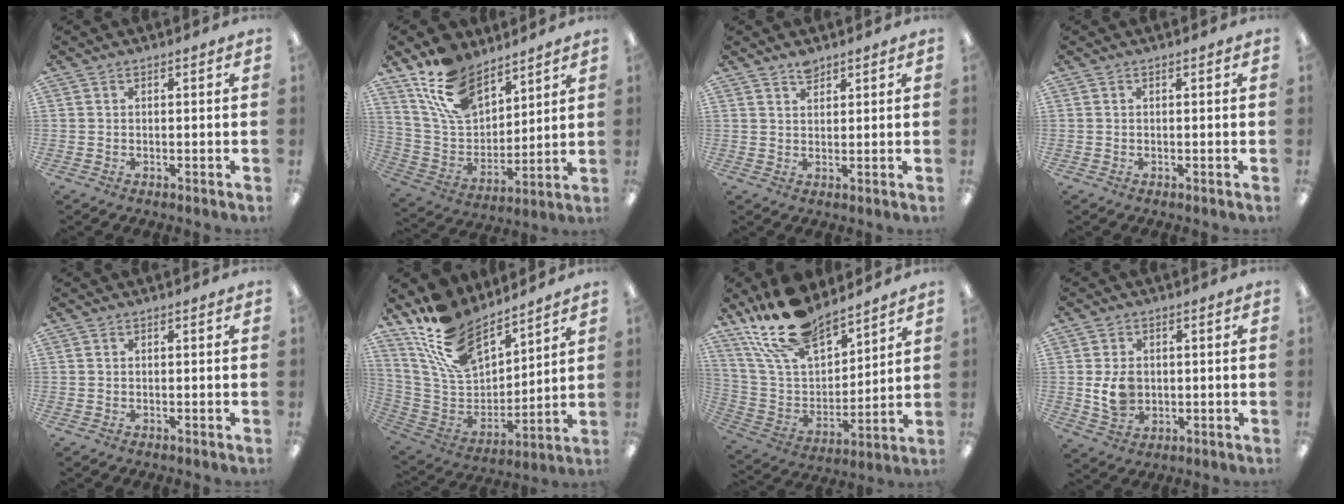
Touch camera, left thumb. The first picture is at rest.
{"total": 15.7, "force": [11.0, 8.3, 7.4], "torque": [-0.157, -0.047, 0.212]}
{"total": 2.7, "force": [2.4, 1.0, 0.6], "torque": [-0.008, -0.009, 0.043]}
{"total": 0.0}
{"total": 0.0}
{"total": 18.8, "force": [13.9, 9.0, 8.8], "torque": [-0.195, -0.077, 0.263]}
{"total": 20.2, "force": [16.0, 8.6, 9.0], "torque": [-0.188, -0.087, 0.293]}
{"total": 6.8, "force": [0.1, 5.2, 4.4], "torque": [-0.085, -0.001, 0.000]}